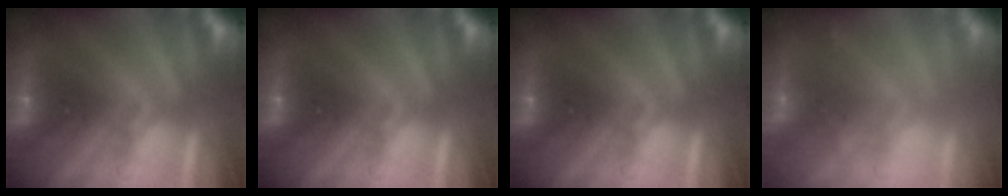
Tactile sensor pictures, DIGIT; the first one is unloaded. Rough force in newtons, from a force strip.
{"total": 0.0}
{"total": 0.0}
{"total": 7.3}